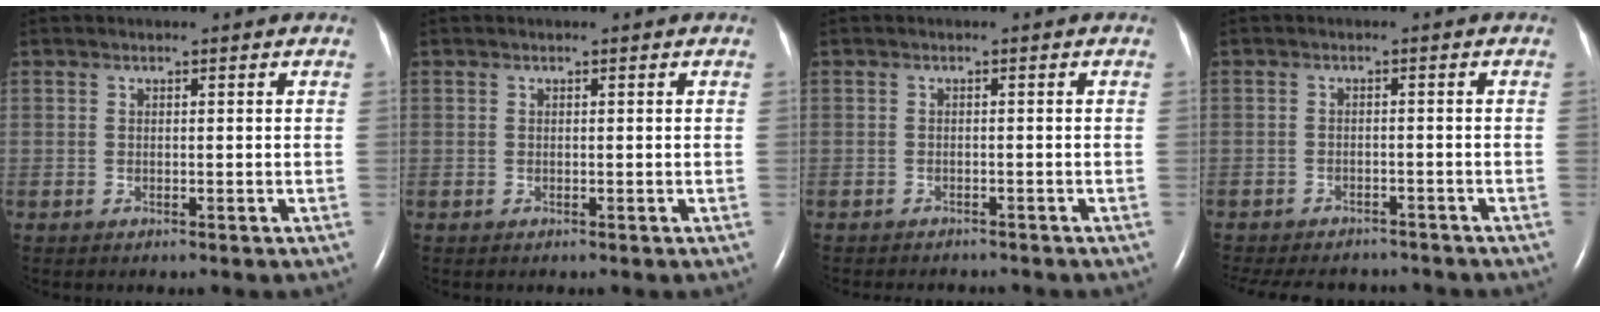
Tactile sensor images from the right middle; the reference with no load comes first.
{"total": 0.0}
{"total": 4.7, "force": [-4.2, 1.4, 1.4], "torque": [-0.020, -0.004, -0.053]}
{"total": 13.3, "force": [-11.7, 4.8, 4.2], "torque": [-0.103, -0.004, -0.150]}